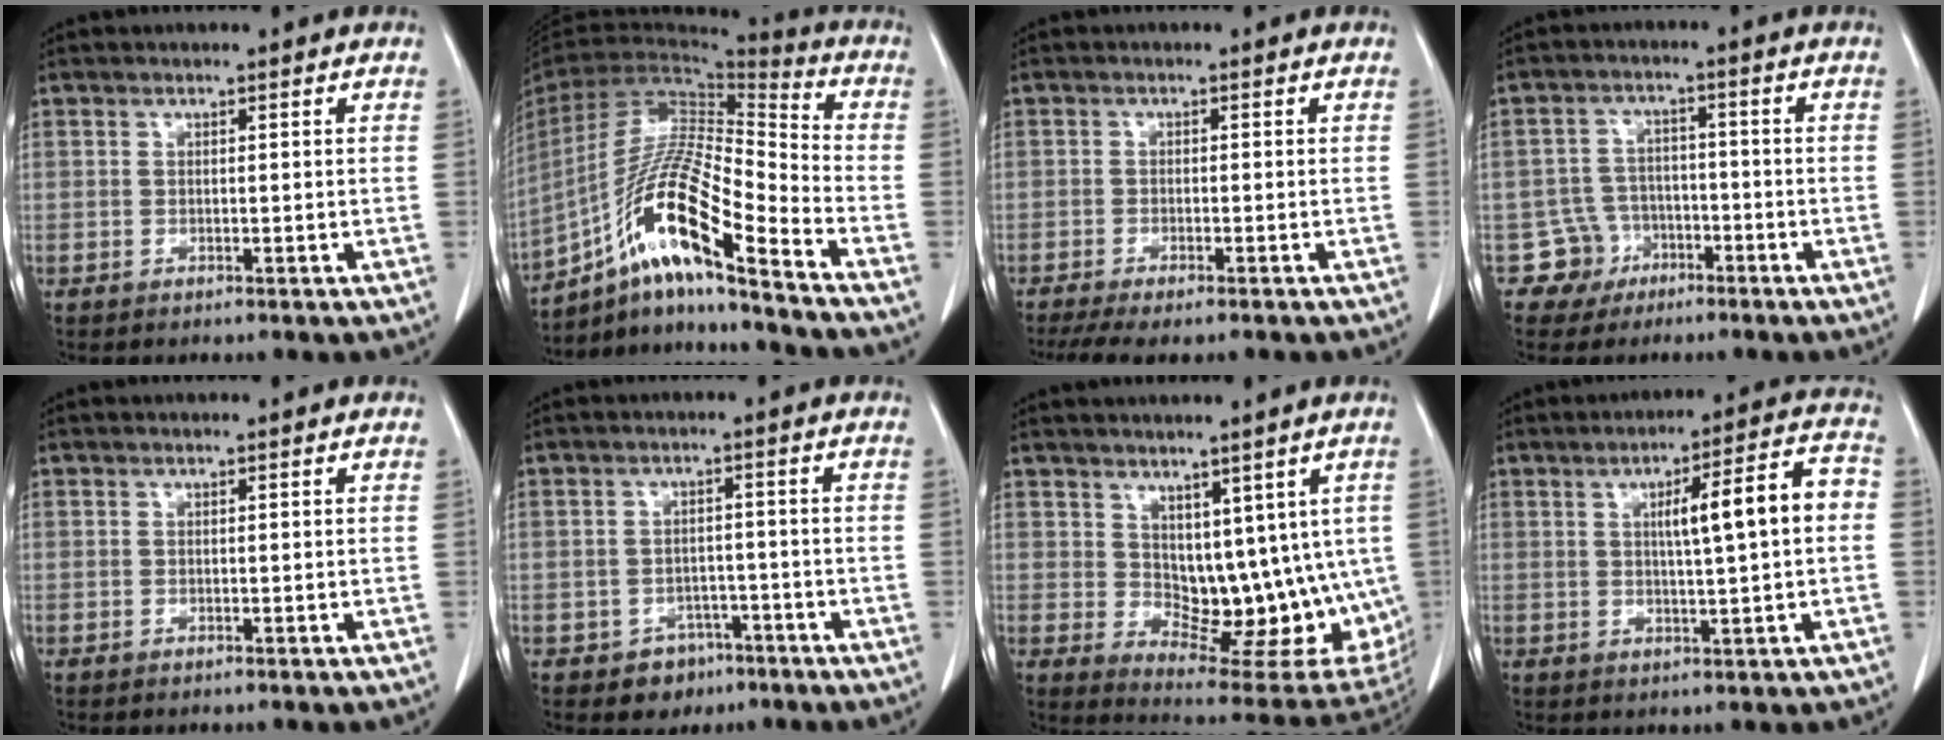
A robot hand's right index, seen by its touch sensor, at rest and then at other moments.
{"total": 18.1, "force": [-11.6, 1.1, 13.8], "torque": [-0.285, -0.005, -0.214]}
{"total": 6.5, "force": [-4.9, 1.3, 3.9], "torque": [-0.063, -0.011, -0.079]}
{"total": 5.2, "force": [-2.6, 4.6, -0.5], "torque": [0.016, 0.016, -0.043]}
{"total": 0.0}
{"total": 4.3, "force": [-2.4, 3.4, 0.7], "torque": [-0.004, 0.015, -0.026]}
{"total": 13.6, "force": [2.7, 7.6, 10.9], "torque": [-0.131, -0.010, 0.064]}
{"total": 9.9, "force": [0.9, 1.0, 9.8], "torque": [-0.142, 0.026, 0.014]}